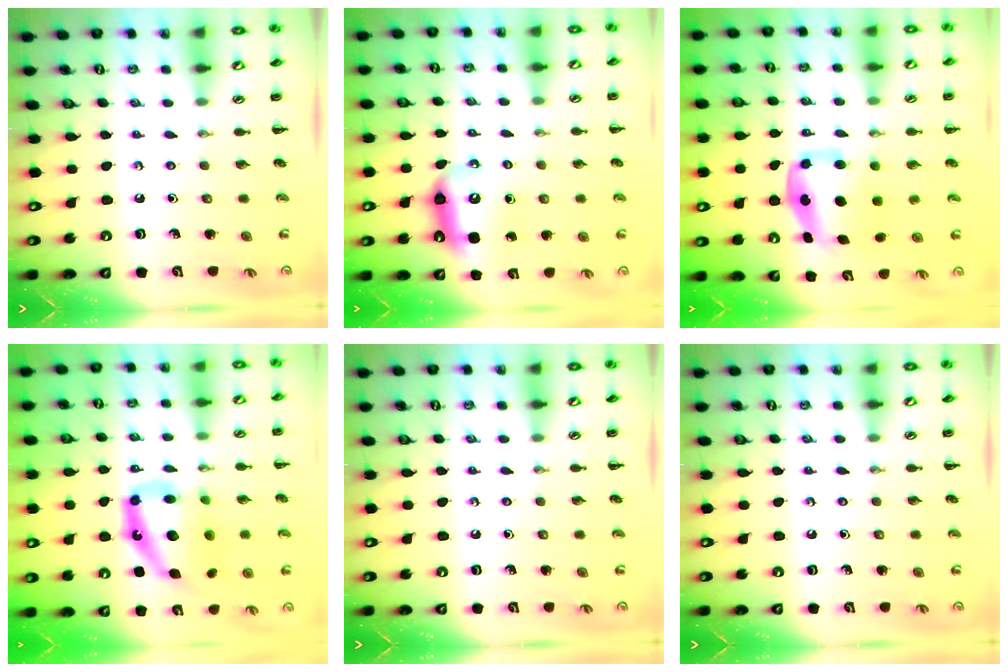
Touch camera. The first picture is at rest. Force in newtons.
{"total": 8.4, "press": 8.4, "slide": 0.9}
{"total": 5.9, "press": 5.7, "slide": 1.3}
{"total": 14.0, "press": 13.6, "slide": 3.3}
{"total": 0.0}
{"total": 0.0}